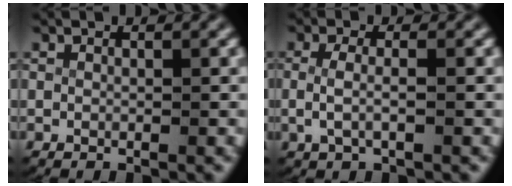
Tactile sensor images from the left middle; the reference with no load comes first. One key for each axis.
{"total": 2.3, "fx": -0.4, "fy": 1.0, "fz": 2.0, "tx": -0.055, "ty": -0.009, "tz": -0.003}